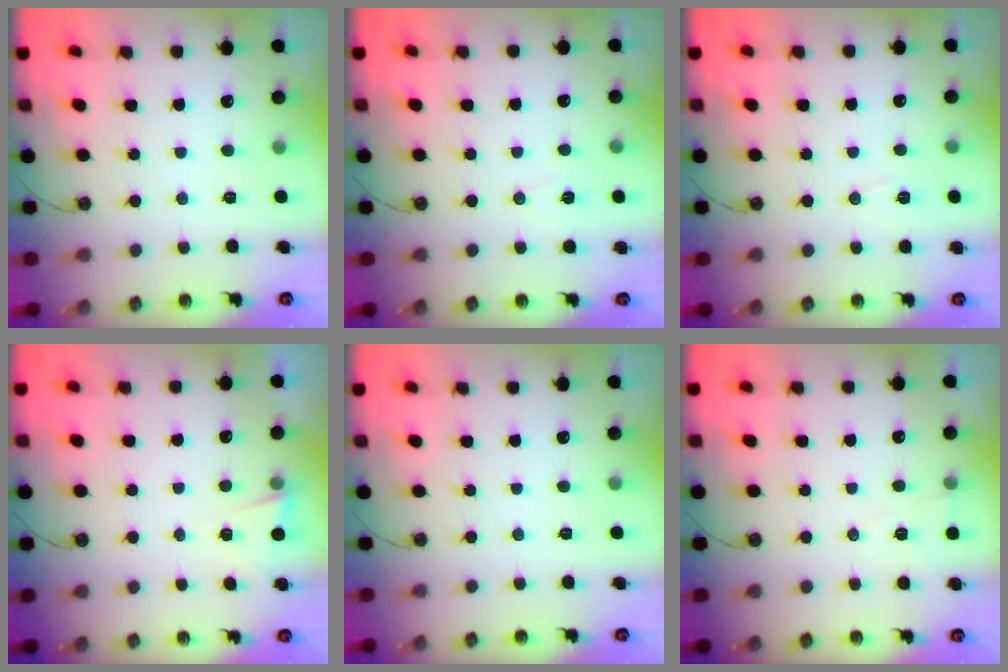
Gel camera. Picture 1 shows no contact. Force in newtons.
{"total": 6.9, "press": 5.2, "slide": 4.5}
{"total": 6.9, "press": 5.2, "slide": 4.5}
{"total": 1.5, "press": 1.3, "slide": 0.8}
{"total": 0.0}
{"total": 5.4, "press": 3.2, "slide": 4.3}